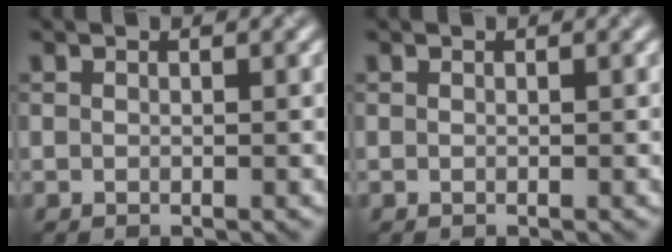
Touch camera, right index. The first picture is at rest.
{"total": 0.0}